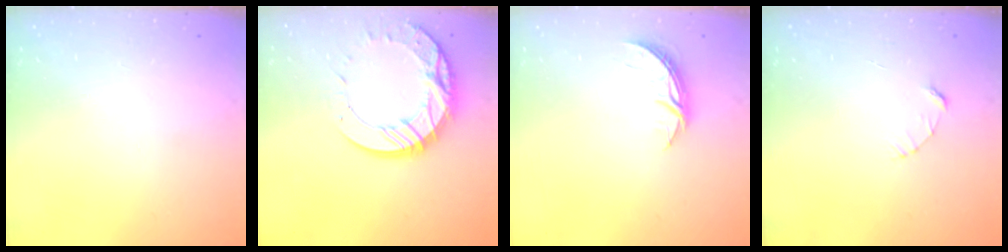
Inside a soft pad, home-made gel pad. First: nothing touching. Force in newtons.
{"total": 16.6, "press": 16.5, "slide": 1.3}
{"total": 4.3, "press": 4.3, "slide": 0.3}
{"total": 2.7, "press": 2.7, "slide": 0.3}